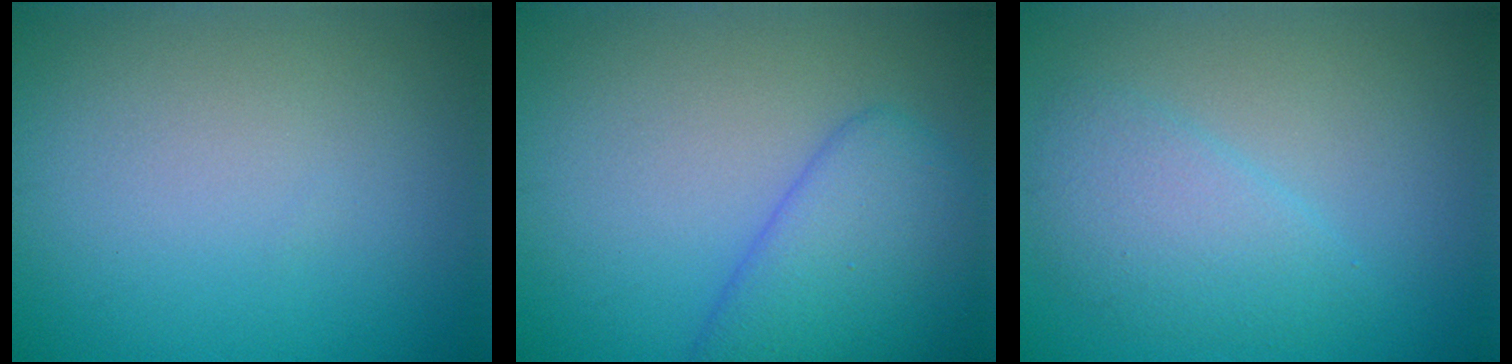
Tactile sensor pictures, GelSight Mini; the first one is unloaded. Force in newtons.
{"total": 5.3, "press": 5.3, "slide": 0.1}
{"total": 3.0, "press": 3.0, "slide": 0.2}